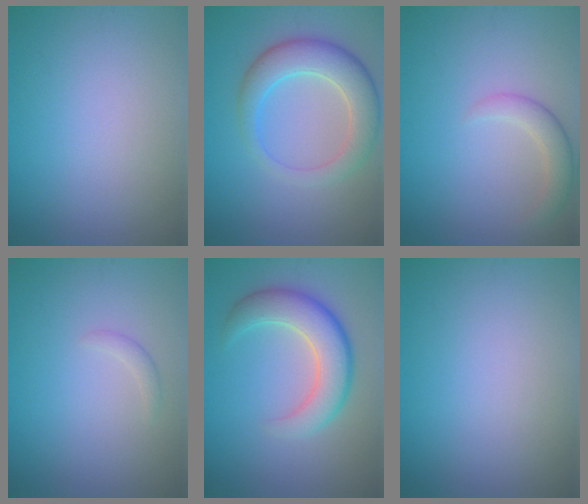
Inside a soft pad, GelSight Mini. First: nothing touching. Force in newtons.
{"total": 5.6, "press": 5.5, "slide": 0.4}
{"total": 2.4, "press": 2.4, "slide": 0.3}
{"total": 0.8, "press": 0.8, "slide": 0.0}
{"total": 6.0, "press": 5.9, "slide": 0.3}
{"total": 0.0}